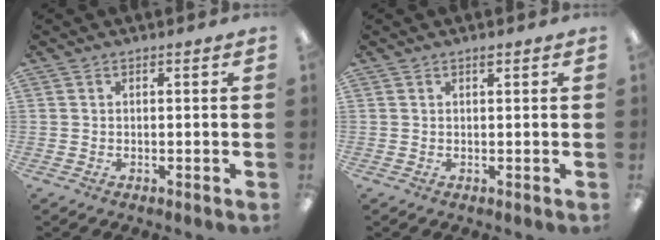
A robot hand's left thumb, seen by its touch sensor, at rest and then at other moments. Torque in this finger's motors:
{"motor_torque": [0.13, -0.37, 0.84, 0.19, 0.00]}